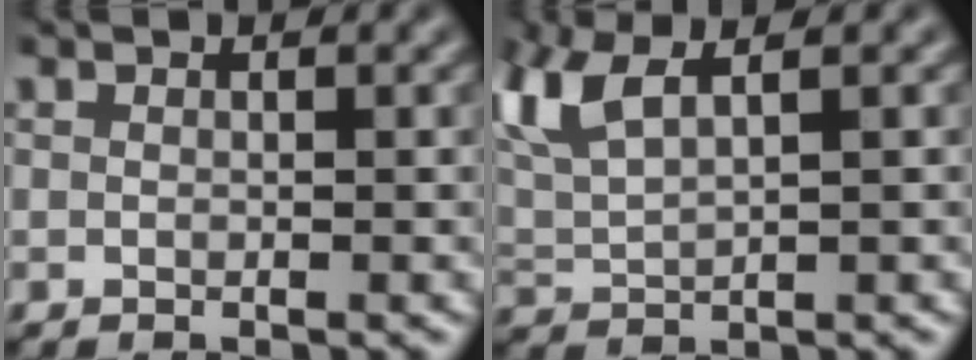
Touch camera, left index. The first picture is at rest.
{"total": 5.2, "force": [2.8, 2.0, 4.0], "torque": [-0.107, 0.013, 0.059]}